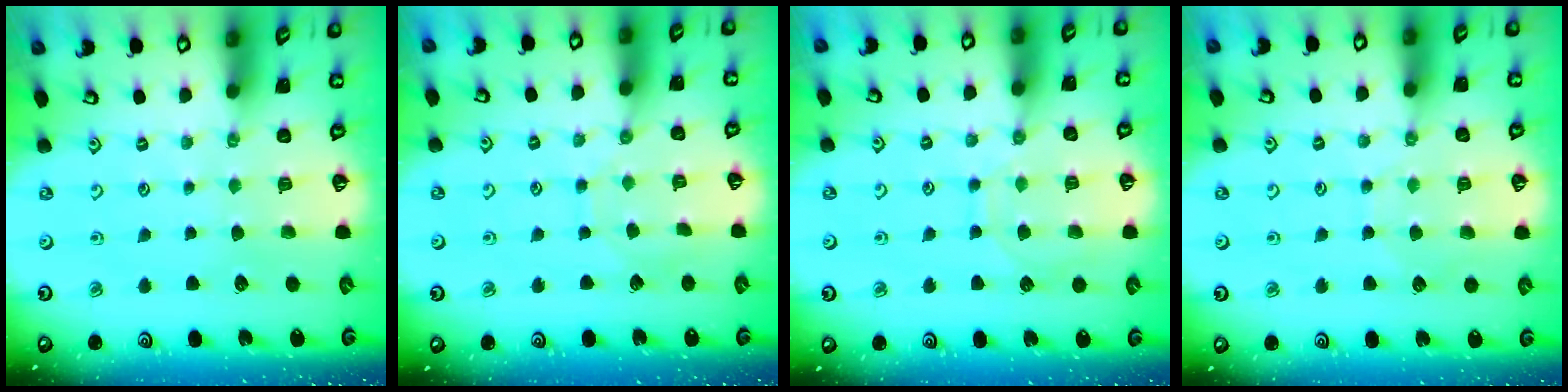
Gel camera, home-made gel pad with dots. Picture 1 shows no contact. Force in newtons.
{"total": 6.0, "press": 5.9, "slide": 0.6}
{"total": 8.6, "press": 8.6, "slide": 0.6}
{"total": 6.0, "press": 6.0, "slide": 0.6}